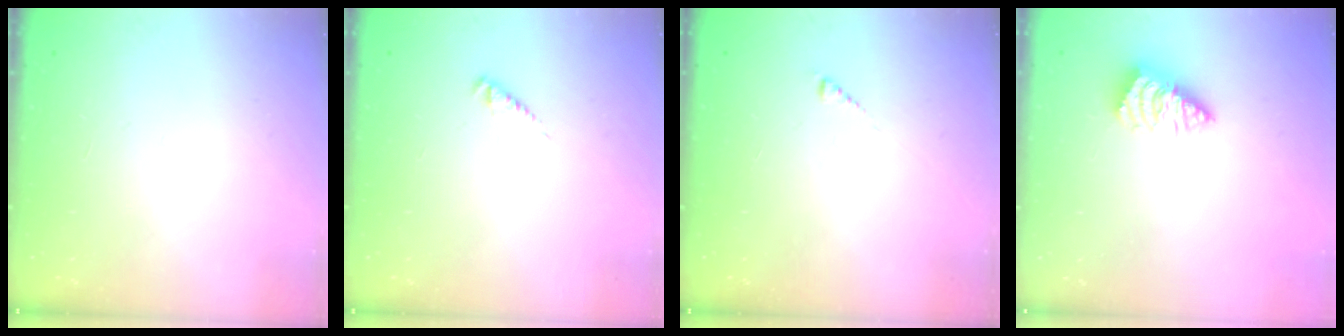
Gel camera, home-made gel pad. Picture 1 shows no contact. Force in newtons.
{"total": 2.4, "press": 2.4, "slide": 0.3}
{"total": 2.0, "press": 2.0, "slide": 0.3}
{"total": 1.9, "press": 1.9, "slide": 0.4}